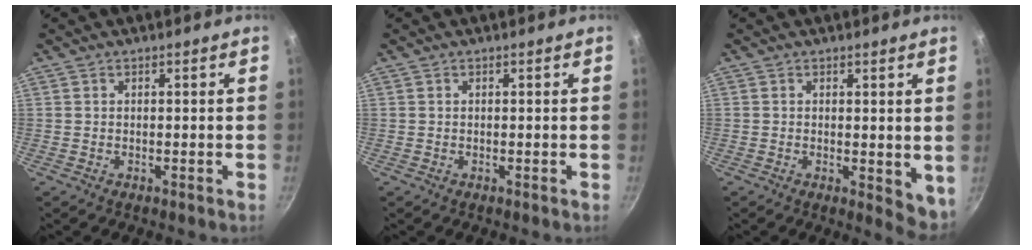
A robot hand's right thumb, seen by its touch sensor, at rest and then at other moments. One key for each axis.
{"total": 0.0}
{"total": 5.1, "fx": 0.4, "fy": 2.7, "fz": 4.3, "tx": -0.052, "ty": -0.011, "tz": 0.007}